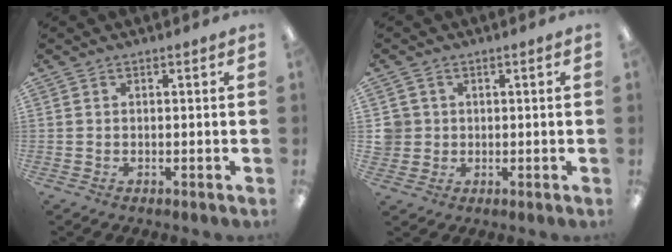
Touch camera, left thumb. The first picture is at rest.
{"total": 3.9, "force": [0.8, 3.8, 0.2], "torque": [-0.008, 0.005, 0.014]}